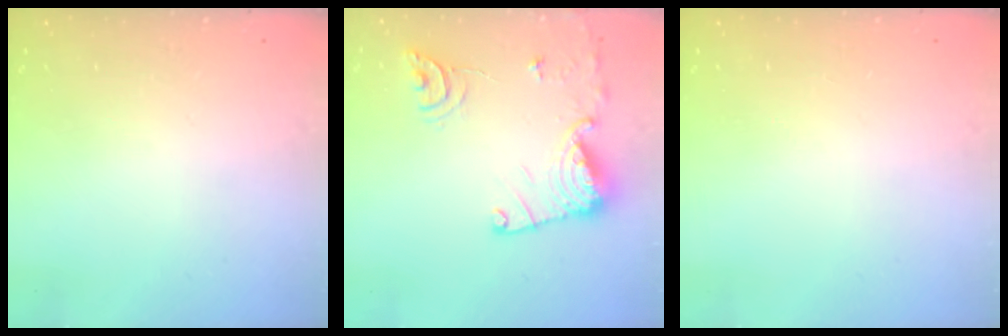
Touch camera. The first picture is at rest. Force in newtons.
{"total": 14.7, "press": 14.7, "slide": 0.7}
{"total": 0.0}